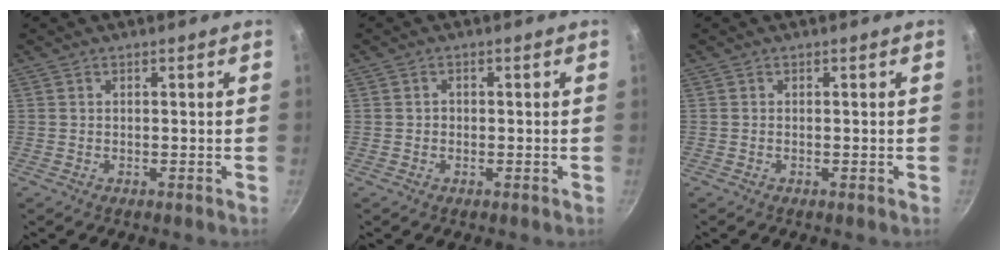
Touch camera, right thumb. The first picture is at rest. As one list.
[{"total": 0.9, "force": [-0.2, 0.8, 0.4], "torque": [-0.005, 0.004, -0.003]}, {"total": 0.0}]